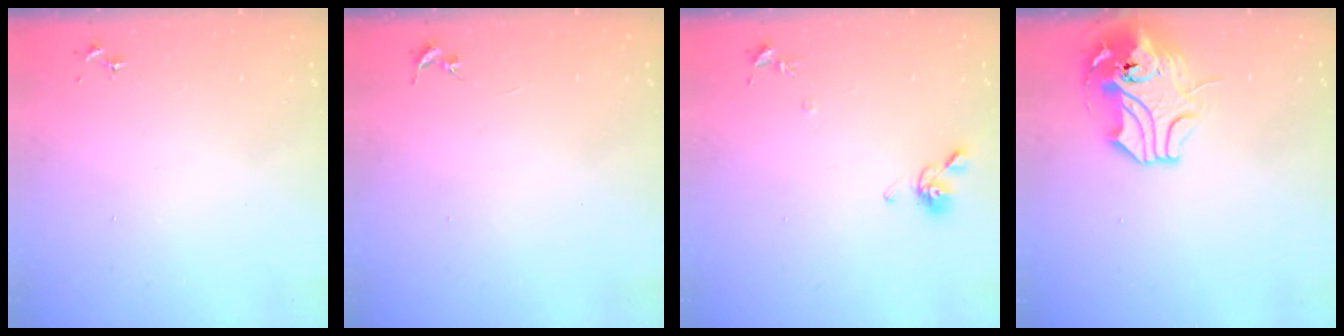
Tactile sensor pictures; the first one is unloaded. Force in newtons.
{"total": 0.0}
{"total": 8.6, "press": 8.5, "slide": 1.1}
{"total": 12.0, "press": 11.8, "slide": 2.2}